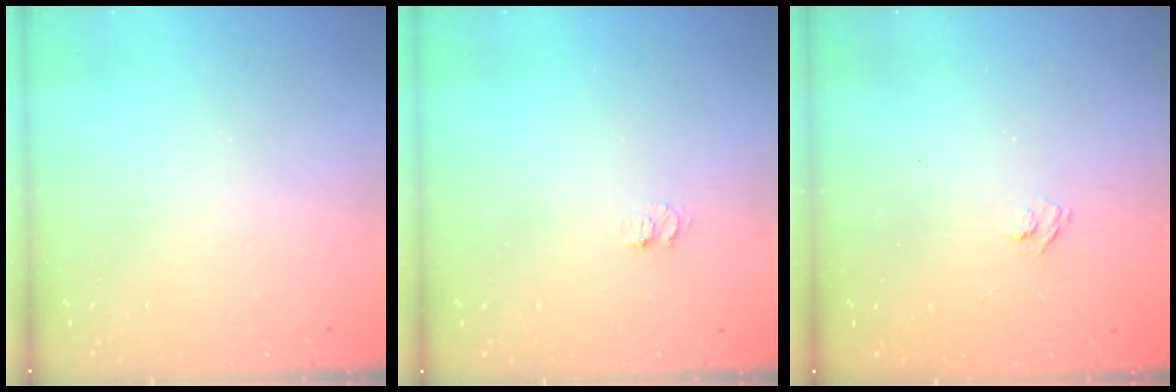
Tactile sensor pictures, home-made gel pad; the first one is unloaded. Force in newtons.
{"total": 4.4, "press": 4.4, "slide": 0.5}
{"total": 2.7, "press": 2.5, "slide": 0.9}